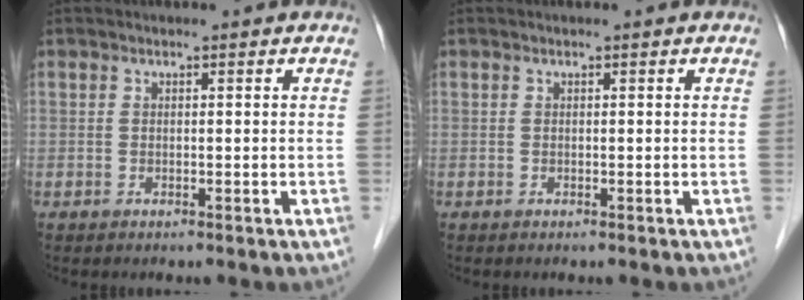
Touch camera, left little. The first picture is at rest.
{"total": 0.0}